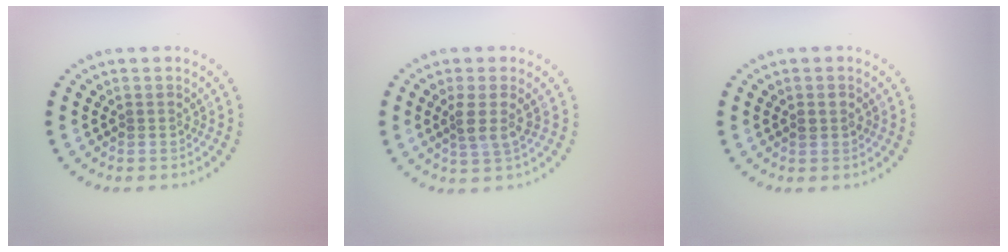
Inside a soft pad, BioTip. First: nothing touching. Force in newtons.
{"total": 2.1, "press": 1.7, "slide": 1.3}
{"total": 0.9, "press": 0.9, "slide": 0.0}